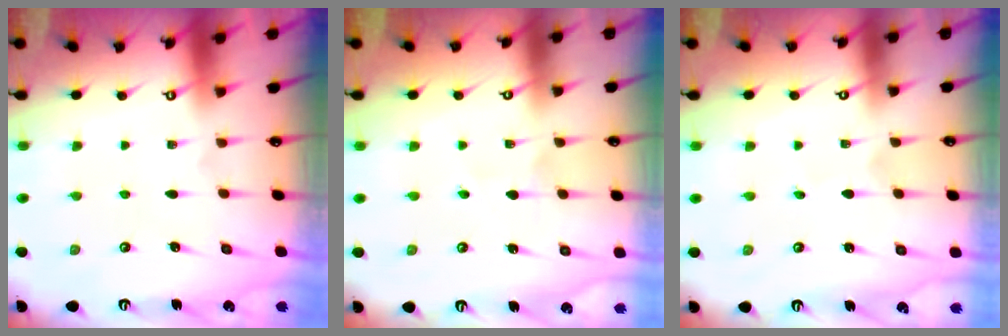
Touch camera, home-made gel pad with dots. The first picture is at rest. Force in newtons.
{"total": 2.7, "press": 2.6, "slide": 0.9}
{"total": 0.7, "press": 0.7, "slide": 0.0}